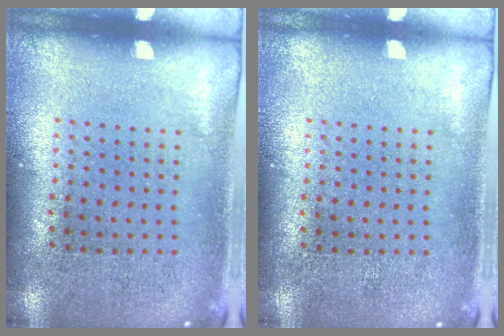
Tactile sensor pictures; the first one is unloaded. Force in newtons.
{"total": 0.0}